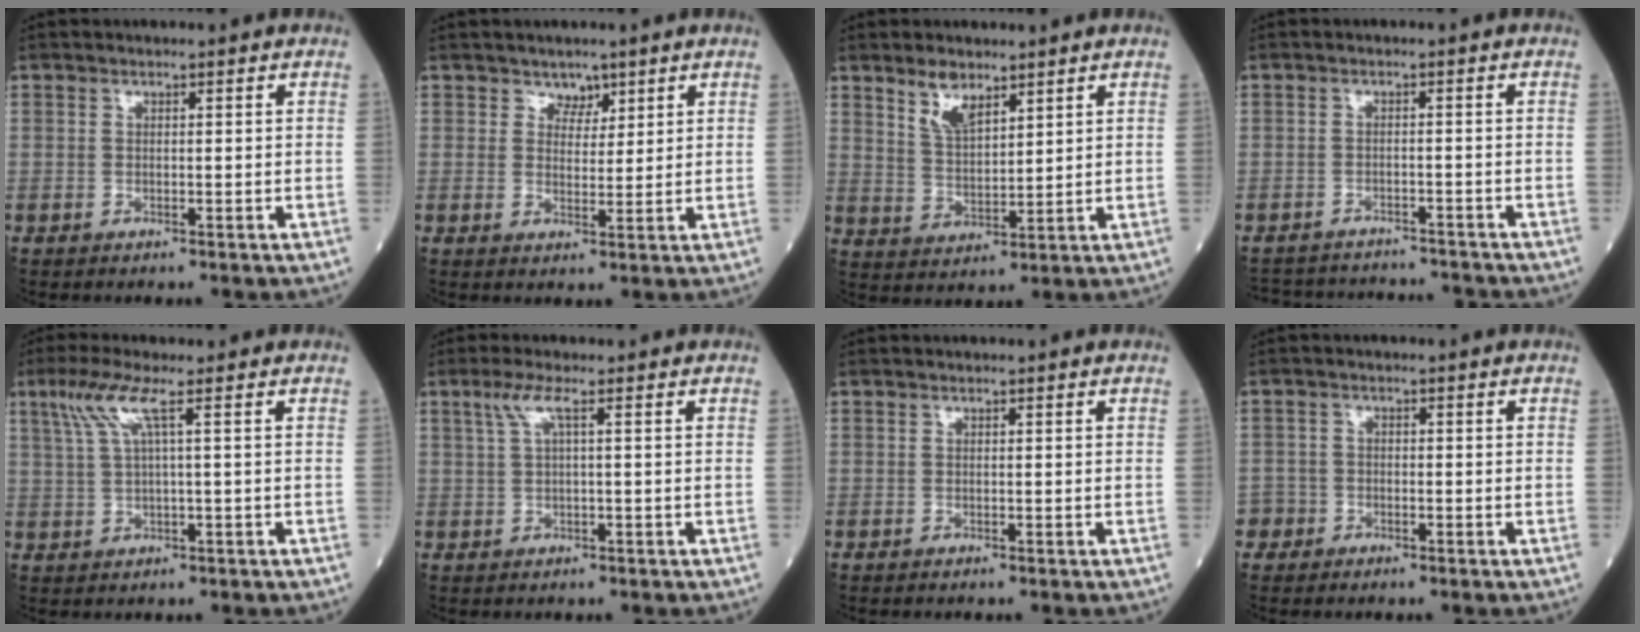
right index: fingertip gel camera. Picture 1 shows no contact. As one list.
[{"total": 2.4, "force": [1.9, 1.5, 0.4], "torque": [0.003, -0.003, 0.028]}, {"total": 5.2, "force": [3.7, 1.9, 3.1], "torque": [-0.065, -0.003, 0.077]}, {"total": 11.7, "force": [-11.3, 2.0, 2.0], "torque": [-0.042, 0.013, -0.148]}, {"total": 4.7, "force": [2.0, -0.4, 4.2], "torque": [-0.097, 0.016, 0.046]}, {"total": 2.6, "force": [1.0, -0.2, 2.4], "torque": [-0.061, 0.014, 0.025]}, {"total": 0.0}, {"total": 2.6, "force": [-1.7, 2.0, -0.3], "torque": [0.005, 0.010, -0.037]}]